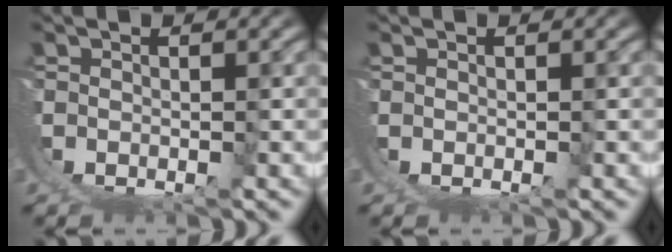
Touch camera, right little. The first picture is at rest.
{"total": 0.0}